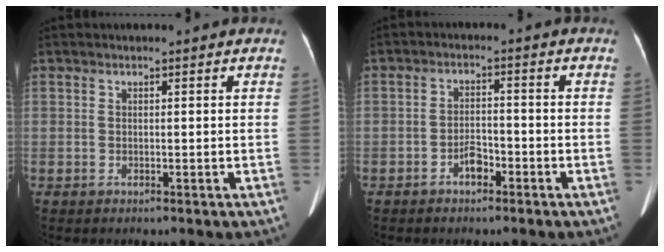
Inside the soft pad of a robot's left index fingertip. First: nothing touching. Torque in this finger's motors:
{"motor_torque": [0.02, 0.02, 0.01, 0.04]}